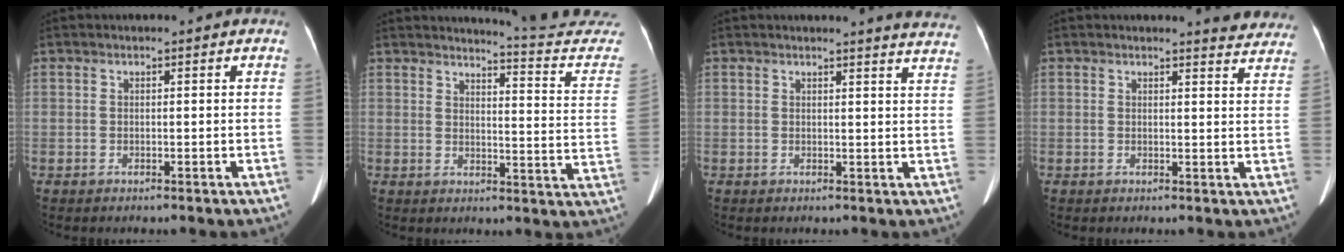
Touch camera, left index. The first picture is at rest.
{"total": 15.5, "force": [15.4, -1.6, 1.4], "torque": [-0.014, -0.136, 0.154]}
{"total": 9.0, "force": [8.6, -0.3, 2.4], "torque": [-0.018, -0.044, 0.068]}
{"total": 6.5, "force": [6.3, 0.7, 1.1], "torque": [0.002, -0.025, 0.045]}